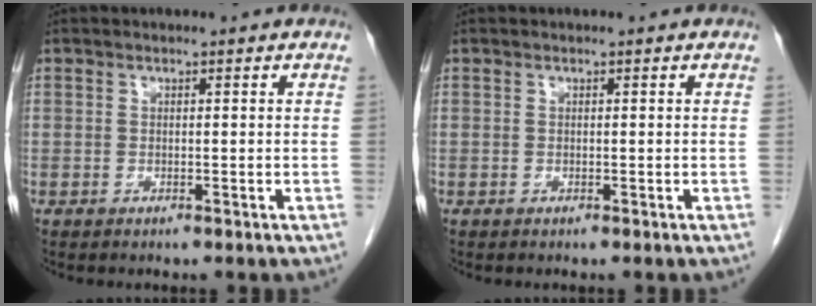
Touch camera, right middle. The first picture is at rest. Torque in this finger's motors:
{"motor_torque": [0.17, 0.05, -0.04, 0.00]}